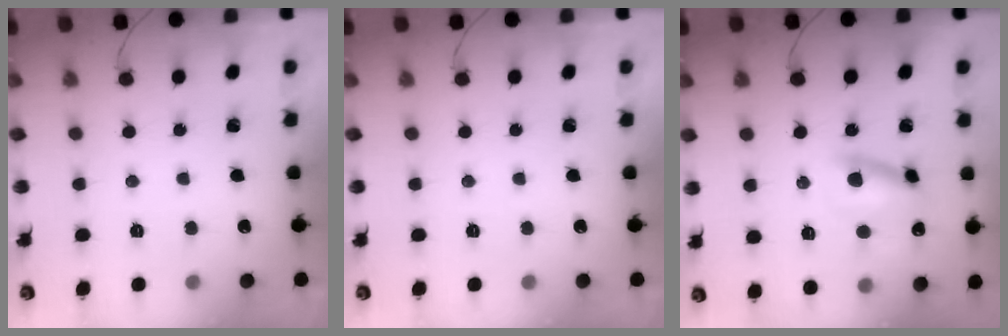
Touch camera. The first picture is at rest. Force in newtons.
{"total": 0.0}
{"total": 10.2, "press": 10.1, "slide": 1.2}